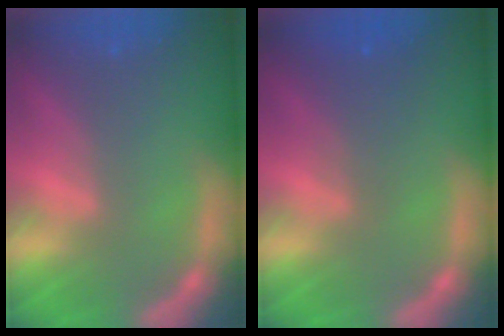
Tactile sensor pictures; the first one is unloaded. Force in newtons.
{"total": 2.5}